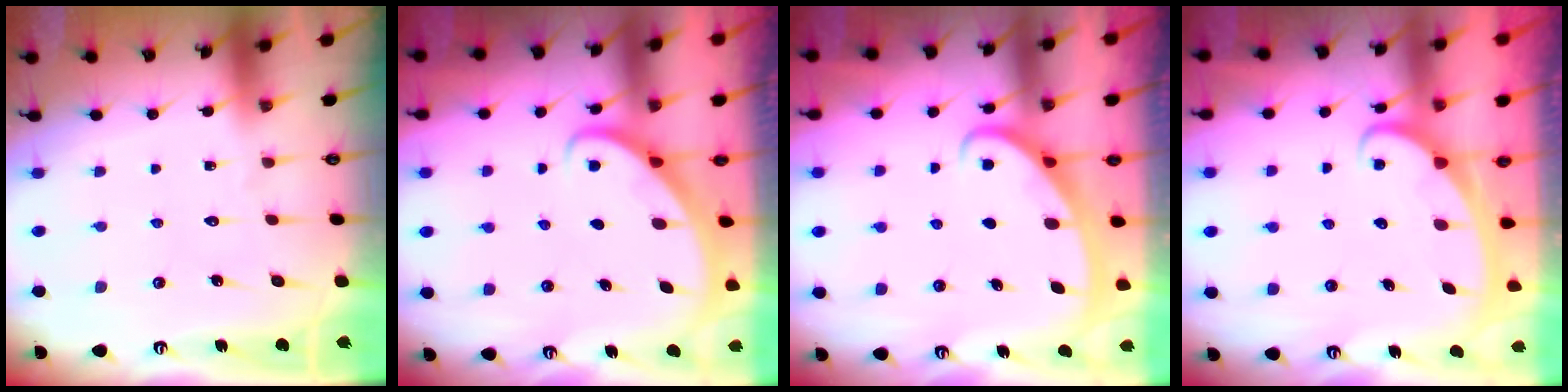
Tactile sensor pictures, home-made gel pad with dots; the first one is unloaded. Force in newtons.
{"total": 2.7, "press": 2.7, "slide": 0.1}
{"total": 2.6, "press": 2.6, "slide": 0.4}
{"total": 2.4, "press": 2.4, "slide": 0.4}